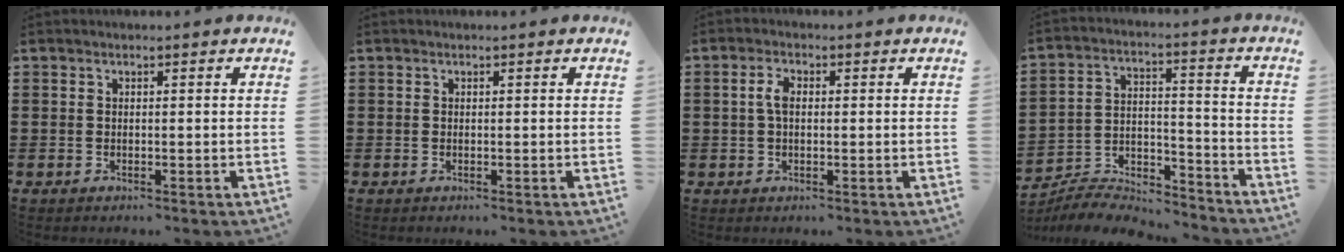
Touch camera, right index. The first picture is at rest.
{"total": 0.0}
{"total": 3.2, "force": [0.3, 1.6, 2.8], "torque": [-0.064, 0.004, 0.001]}
{"total": 6.4, "force": [-6.2, 1.4, 0.9], "torque": [-0.025, 0.009, -0.126]}